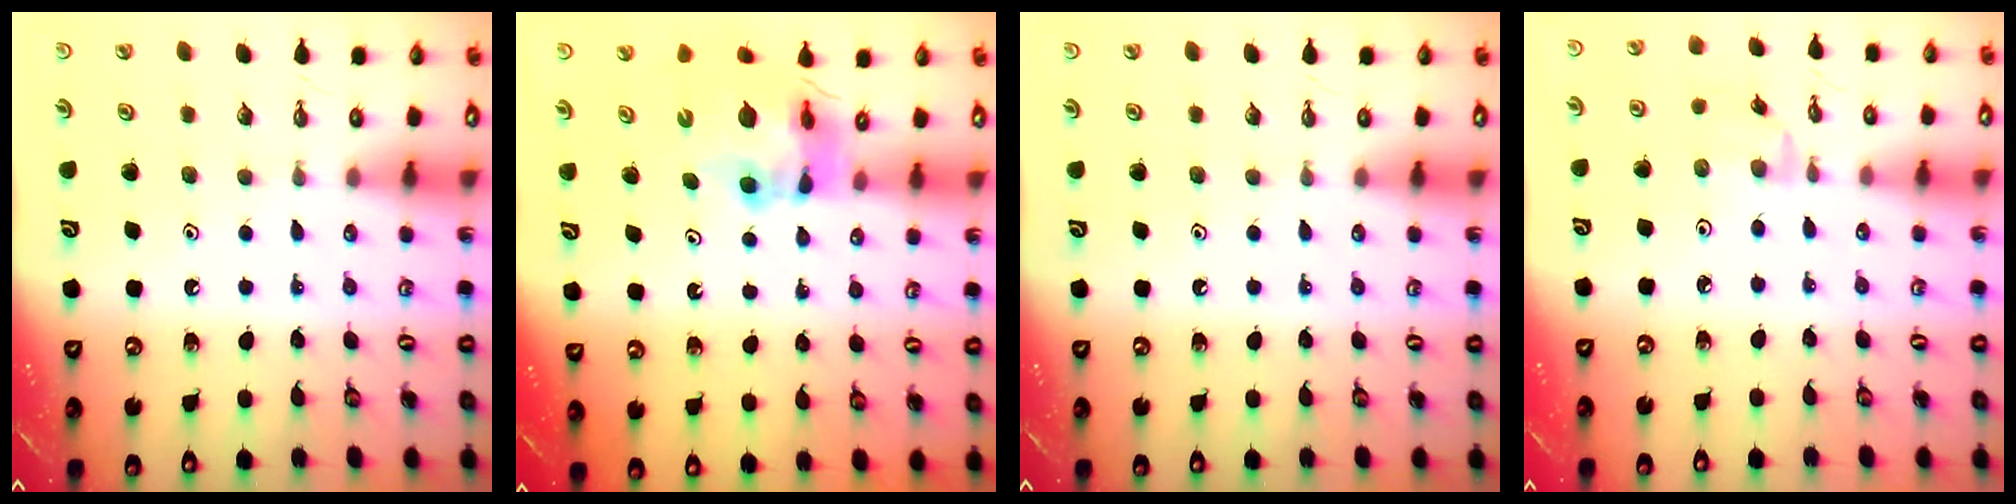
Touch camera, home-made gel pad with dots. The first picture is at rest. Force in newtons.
{"total": 11.7, "press": 11.6, "slide": 1.4}
{"total": 0.0}
{"total": 1.5, "press": 1.5, "slide": 0.3}